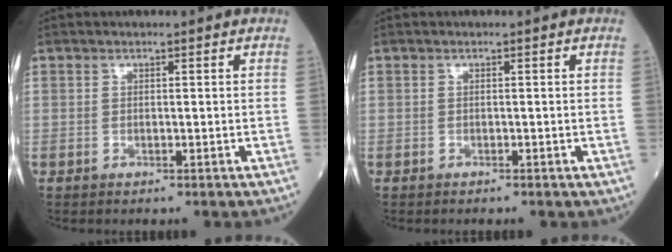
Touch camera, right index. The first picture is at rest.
{"total": 0.6, "force": [-0.5, 0.1, 0.2], "torque": [-0.012, -0.002, -0.009]}